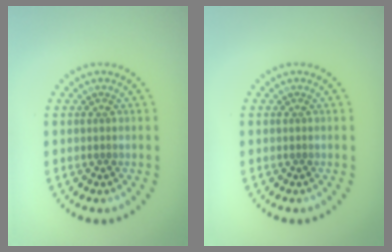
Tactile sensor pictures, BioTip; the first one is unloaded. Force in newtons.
{"total": 0.0}